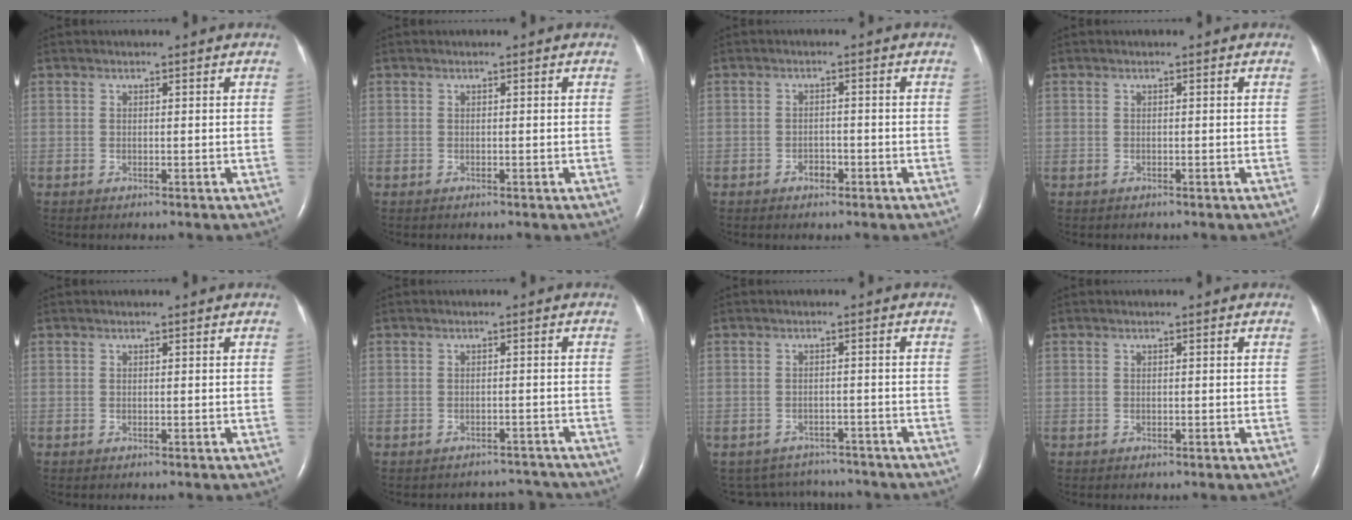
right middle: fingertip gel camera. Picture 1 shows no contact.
{"total": 0.0}
{"total": 1.7, "force": [-1.0, 1.0, 0.8], "torque": [-0.011, 0.005, -0.016]}
{"total": 0.0}
{"total": 0.0}
{"total": 3.9, "force": [-3.6, 0.7, -1.0], "torque": [0.015, 0.009, -0.047]}
{"total": 8.0, "force": [-7.5, 2.7, 0.3], "torque": [-0.011, 0.018, -0.094]}
{"total": 0.0}